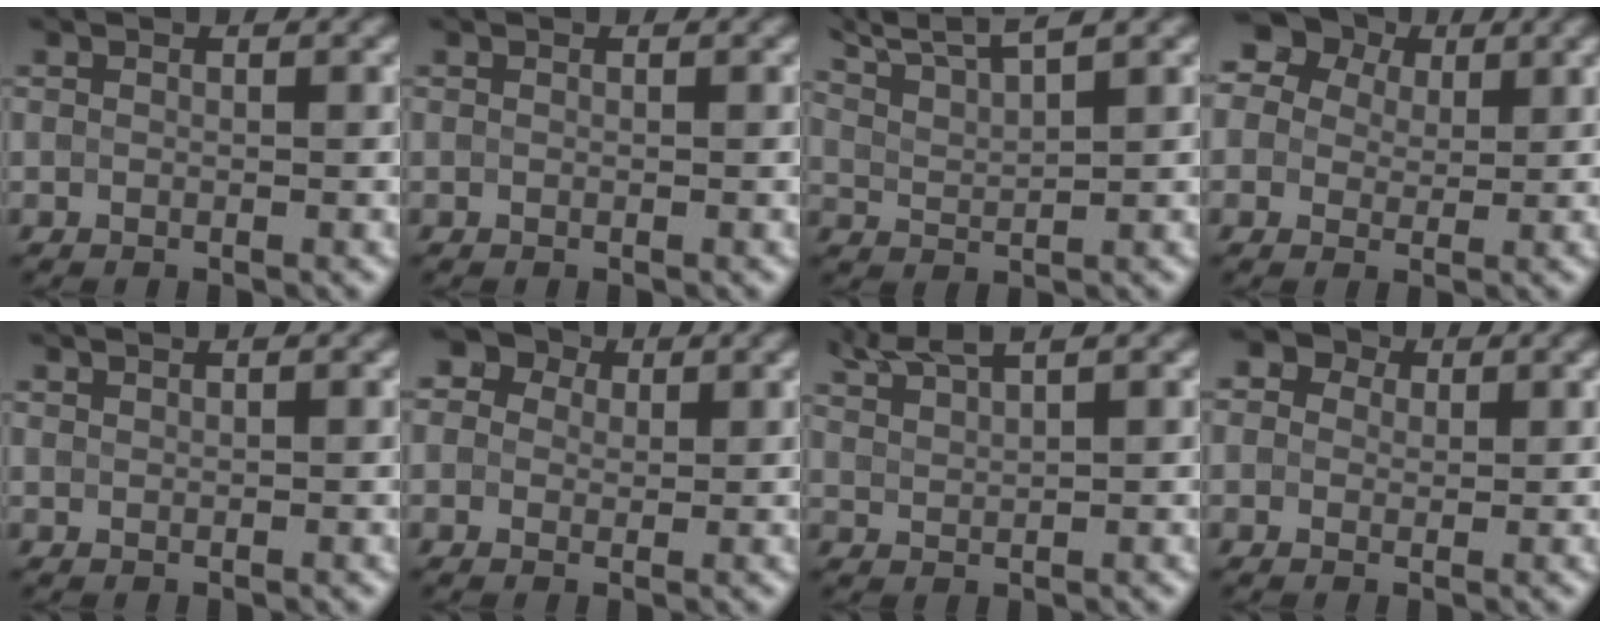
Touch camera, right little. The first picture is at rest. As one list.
[{"total": 0.0}, {"total": 6.7, "force": [5.6, 1.5, 3.3], "torque": [-0.058, 0.031, 0.068]}, {"total": 11.1, "force": [5.5, 8.0, 5.3], "torque": [-0.107, 0.044, 0.064]}, {"total": 0.7, "force": [0.6, 0.1, 0.2], "torque": [0.000, -0.003, 0.010]}, {"total": 5.6, "force": [3.0, 4.0, 2.5], "torque": [-0.035, 0.024, 0.013]}, {"total": 3.9, "force": [3.4, 0.5, 1.9], "torque": [-0.038, 0.014, 0.066]}, {"total": 4.9, "force": [2.7, 3.4, 2.3], "torque": [-0.034, 0.020, 0.009]}]